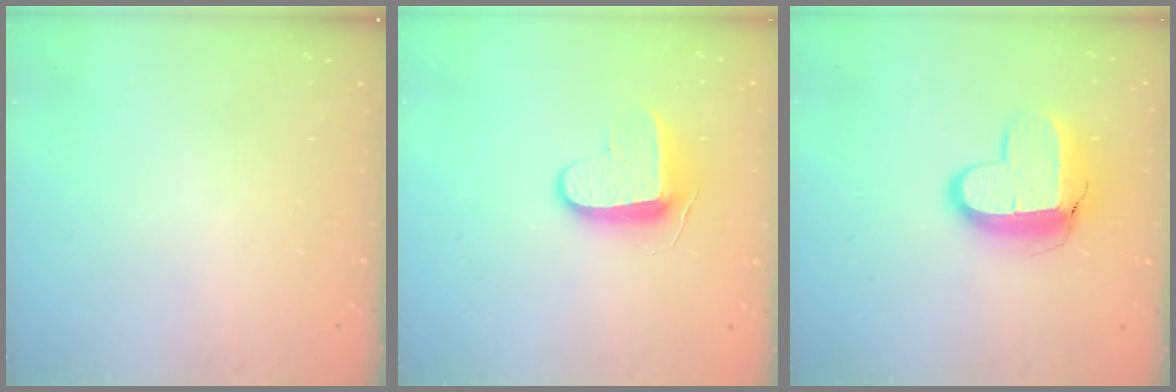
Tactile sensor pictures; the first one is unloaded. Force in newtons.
{"total": 9.1, "press": 9.1, "slide": 1.0}
{"total": 12.6, "press": 12.6, "slide": 1.0}